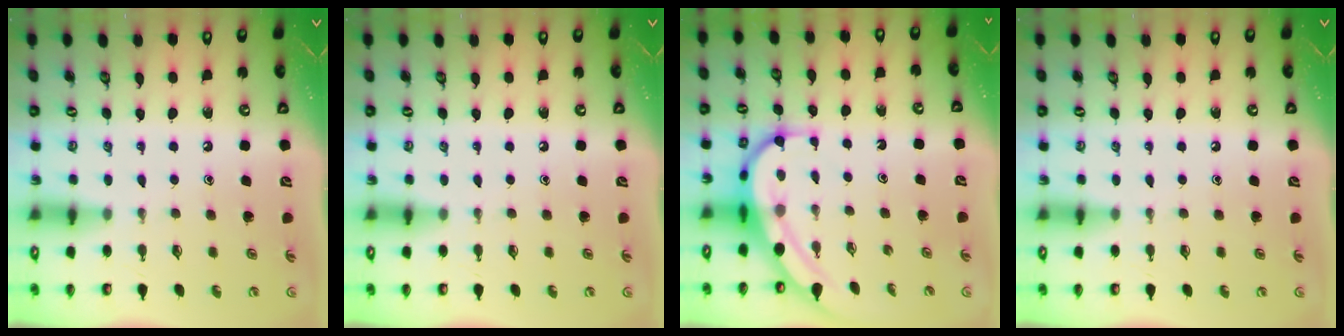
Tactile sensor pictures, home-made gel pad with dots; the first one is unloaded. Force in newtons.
{"total": 0.0}
{"total": 7.0, "press": 6.9, "slide": 0.8}
{"total": 0.0}